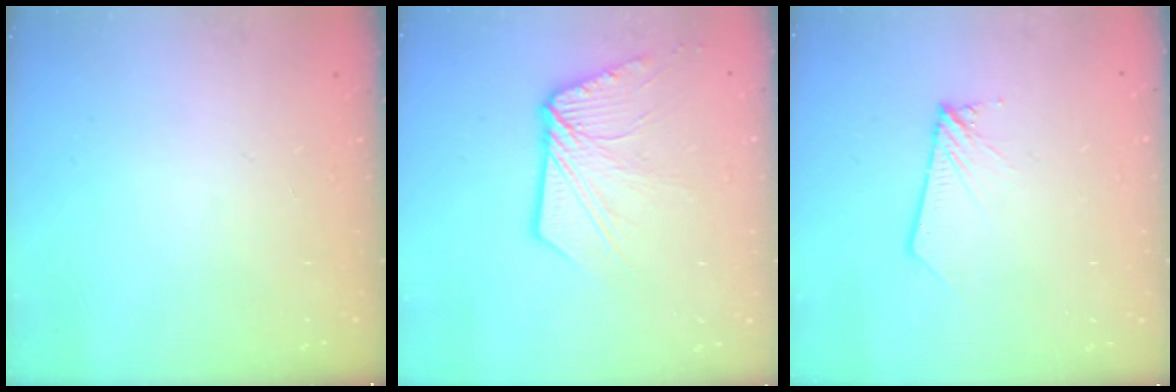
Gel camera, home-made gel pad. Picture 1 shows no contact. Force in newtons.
{"total": 10.5, "press": 10.5, "slide": 1.2}
{"total": 2.2, "press": 2.2, "slide": 0.3}